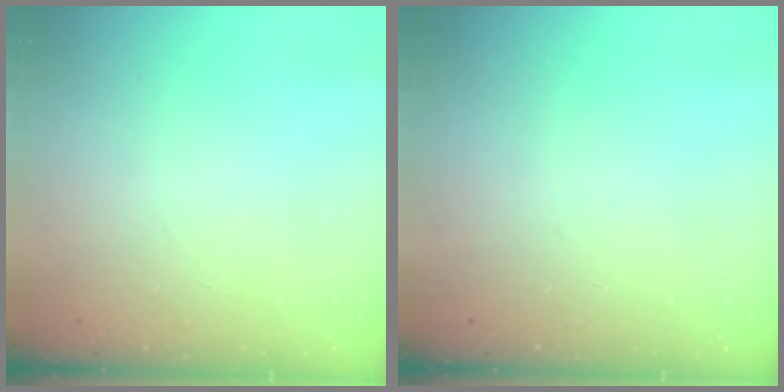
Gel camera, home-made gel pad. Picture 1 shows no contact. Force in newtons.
{"total": 0.0}